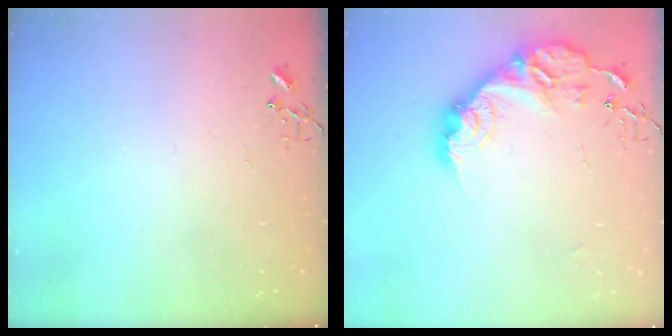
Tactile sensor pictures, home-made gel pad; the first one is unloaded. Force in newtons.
{"total": 17.3, "press": 17.3, "slide": 1.2}